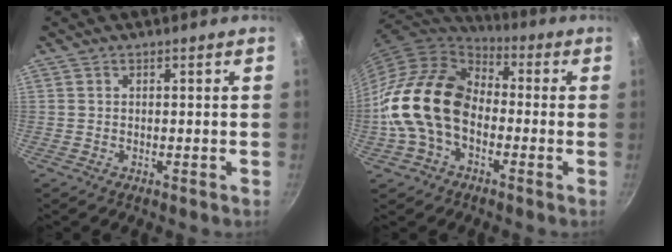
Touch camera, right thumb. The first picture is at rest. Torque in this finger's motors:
{"motor_torque": [1.04, 1.18, 1.47, -1.30, 0.28]}